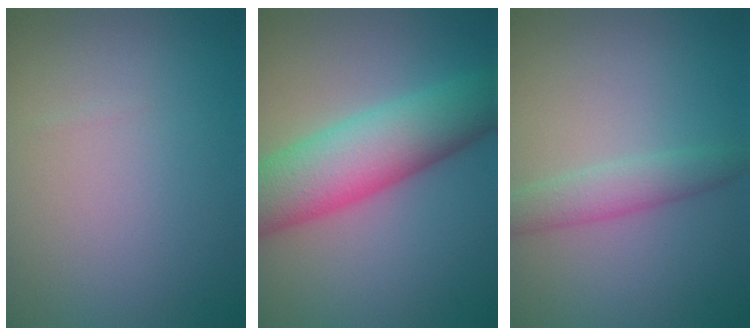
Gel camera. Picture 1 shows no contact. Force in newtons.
{"total": 8.9, "press": 8.9, "slide": 0.4}
{"total": 2.6, "press": 2.6, "slide": 0.1}